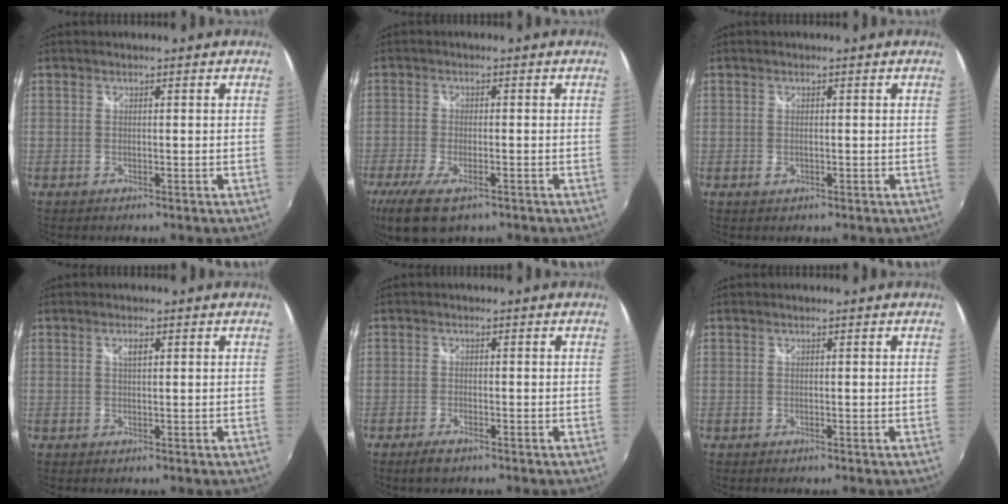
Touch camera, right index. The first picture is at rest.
{"total": 10.3, "force": [-6.4, 4.1, 6.9], "torque": [-0.166, -0.037, -0.113]}
{"total": 0.9, "force": [-0.2, 0.7, 0.6], "torque": [-0.011, -0.001, -0.003]}
{"total": 1.5, "force": [0.6, 0.6, 1.2], "torque": [-0.021, 0.002, 0.010]}
{"total": 2.6, "force": [-1.9, 0.9, 1.5], "torque": [-0.038, -0.006, -0.039]}
{"total": 0.0}